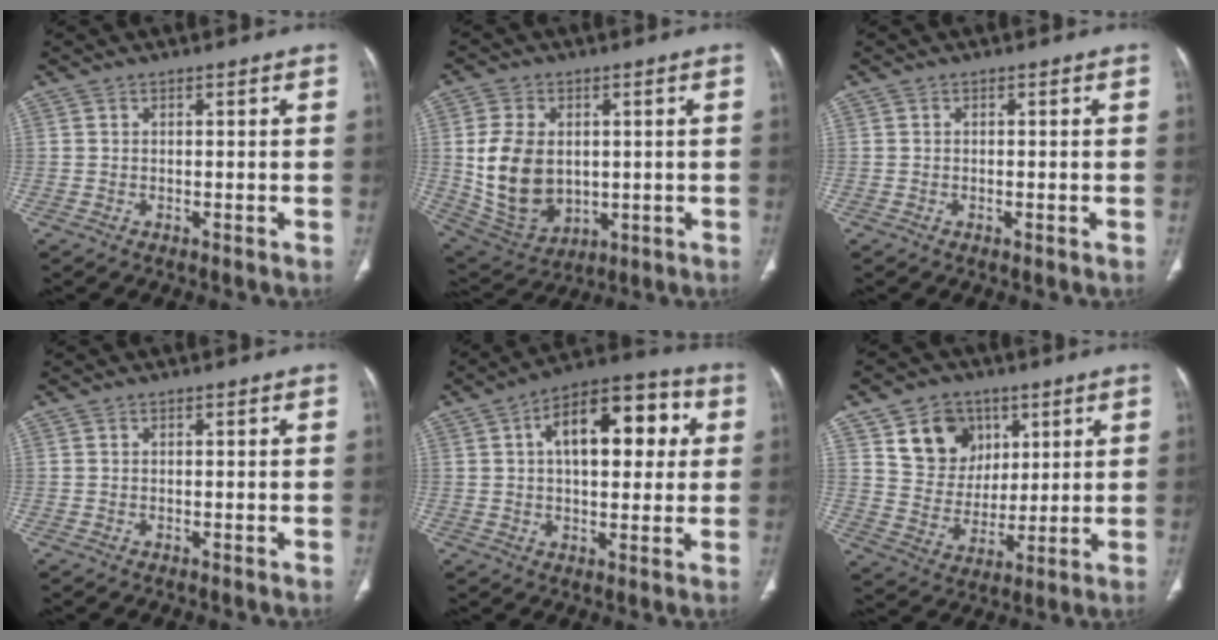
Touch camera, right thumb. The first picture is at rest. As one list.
[{"total": 14.4, "force": [0.7, 10.3, 10.1], "torque": [-0.171, -0.011, 0.039]}, {"total": 0.7, "force": [-0.2, 0.2, 0.6], "torque": [-0.011, -0.002, -0.004]}, {"total": 0.0}, {"total": 17.0, "force": [4.1, 8.9, 13.9], "torque": [-0.165, 0.027, 0.053]}, {"total": 12.5, "force": [5.8, 10.1, 4.6], "torque": [-0.041, -0.027, 0.110]}]